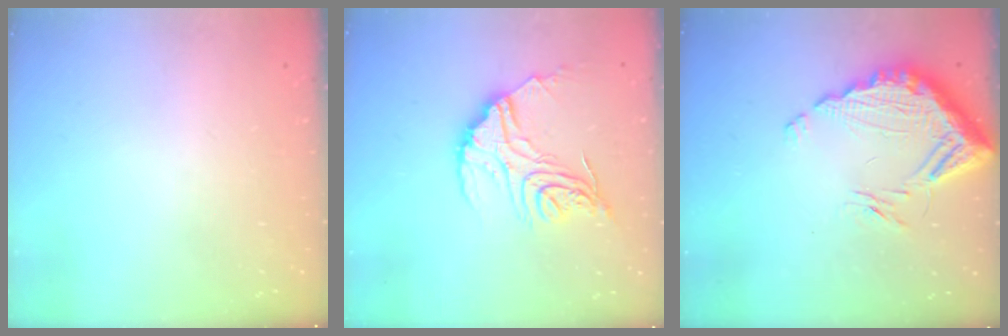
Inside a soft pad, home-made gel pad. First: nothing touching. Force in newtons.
{"total": 16.9, "press": 16.9, "slide": 1.3}
{"total": 15.8, "press": 15.7, "slide": 1.1}